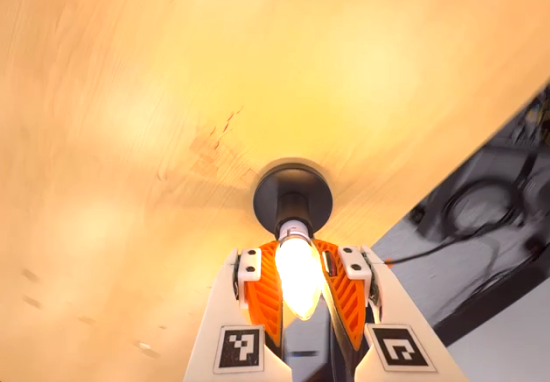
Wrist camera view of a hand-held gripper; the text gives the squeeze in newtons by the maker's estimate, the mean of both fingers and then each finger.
{"total": 29.9, "left": 33.0, "right": 26.8}